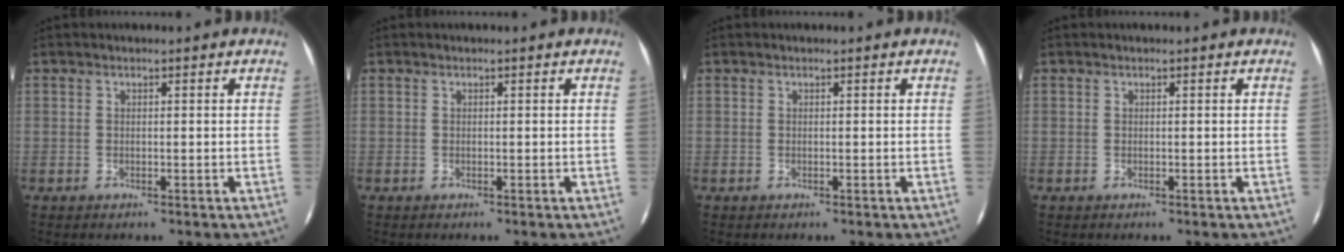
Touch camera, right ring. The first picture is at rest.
{"total": 0.0}
{"total": 0.0}
{"total": 0.0}